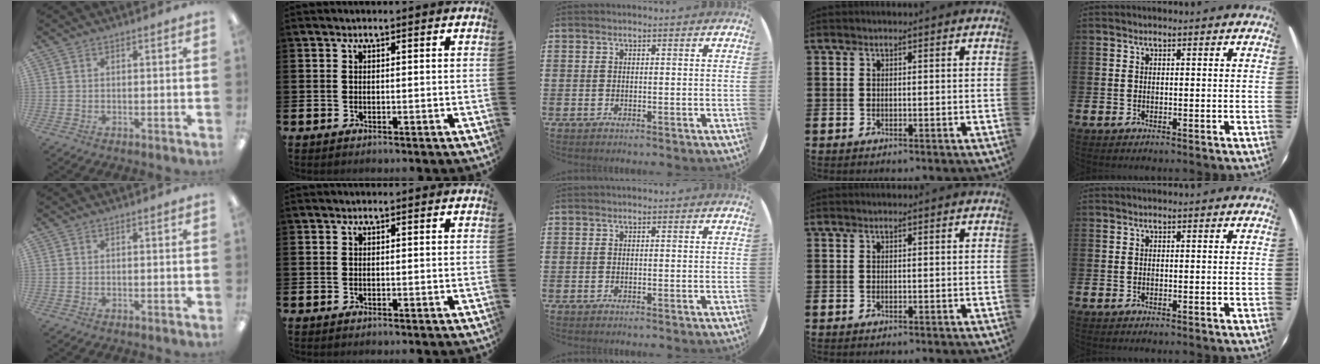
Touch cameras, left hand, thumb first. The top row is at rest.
{}